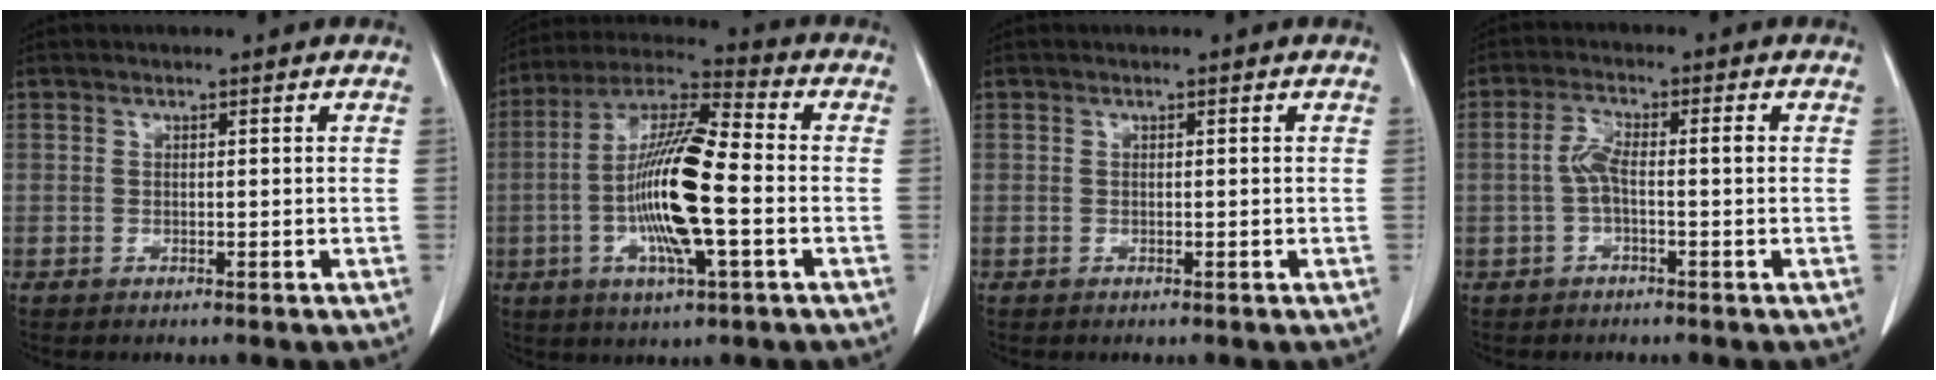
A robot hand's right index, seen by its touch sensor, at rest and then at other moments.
{"total": 15.6, "force": [-2.6, 1.9, 15.2], "torque": [-0.295, 0.000, -0.052]}
{"total": 0.0}
{"total": 4.1, "force": [-0.5, 0.8, 3.9], "torque": [-0.083, 0.018, -0.010]}